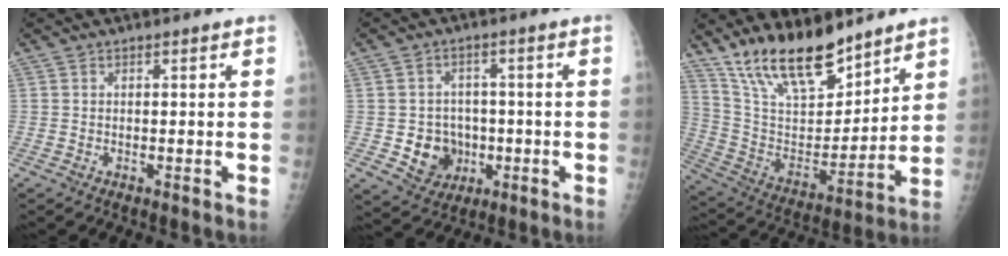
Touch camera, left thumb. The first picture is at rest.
{"total": 7.9, "force": [-1.5, 7.1, 3.2], "torque": [-0.016, 0.009, -0.016]}
{"total": 18.7, "force": [14.4, 6.8, 9.8], "torque": [-0.129, -0.082, 0.270]}